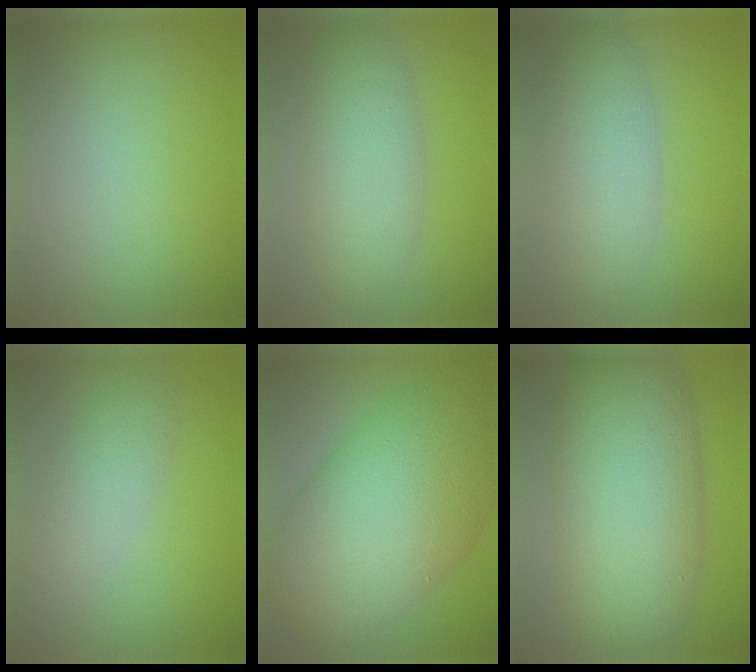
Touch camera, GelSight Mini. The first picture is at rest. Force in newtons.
{"total": 5.3, "press": 5.3, "slide": 0.4}
{"total": 5.0, "press": 5.0, "slide": 0.3}
{"total": 2.9, "press": 2.9, "slide": 0.0}
{"total": 15.1, "press": 15.1, "slide": 0.2}
{"total": 11.5, "press": 11.5, "slide": 0.6}